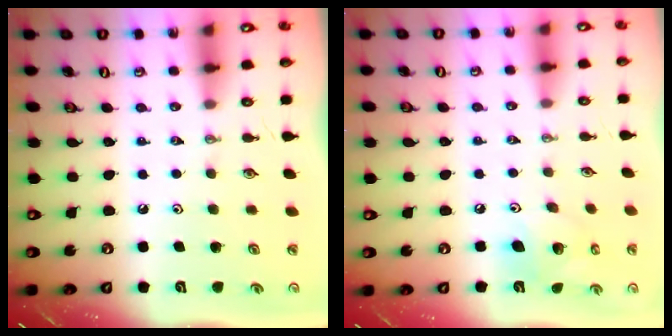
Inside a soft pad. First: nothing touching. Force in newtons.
{"total": 11.7, "press": 11.6, "slide": 2.0}